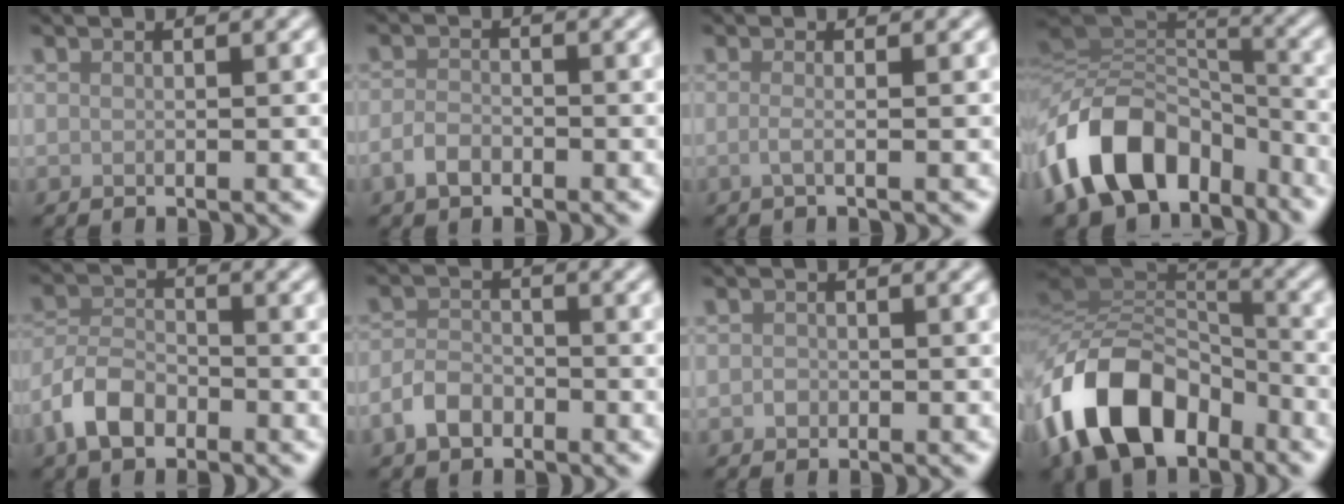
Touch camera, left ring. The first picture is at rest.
{"total": 2.0, "force": [-1.2, 1.2, 1.2], "torque": [-0.021, 0.002, -0.028]}
{"total": 1.5, "force": [-0.2, 0.5, 1.4], "torque": [-0.018, -0.004, -0.009]}
{"total": 12.4, "force": [-6.4, 8.0, 6.9], "torque": [-0.130, 0.009, -0.124]}
{"total": 4.5, "force": [-2.7, 2.4, 2.6], "torque": [-0.048, 0.003, -0.064]}
{"total": 2.9, "force": [-1.9, 1.7, 1.4], "torque": [-0.023, 0.005, -0.045]}
{"total": 0.7, "force": [-0.3, 0.6, 0.2], "torque": [0.000, -0.001, -0.008]}
{"total": 12.4, "force": [-6.4, 7.4, 7.6], "torque": [-0.143, 0.005, -0.132]}